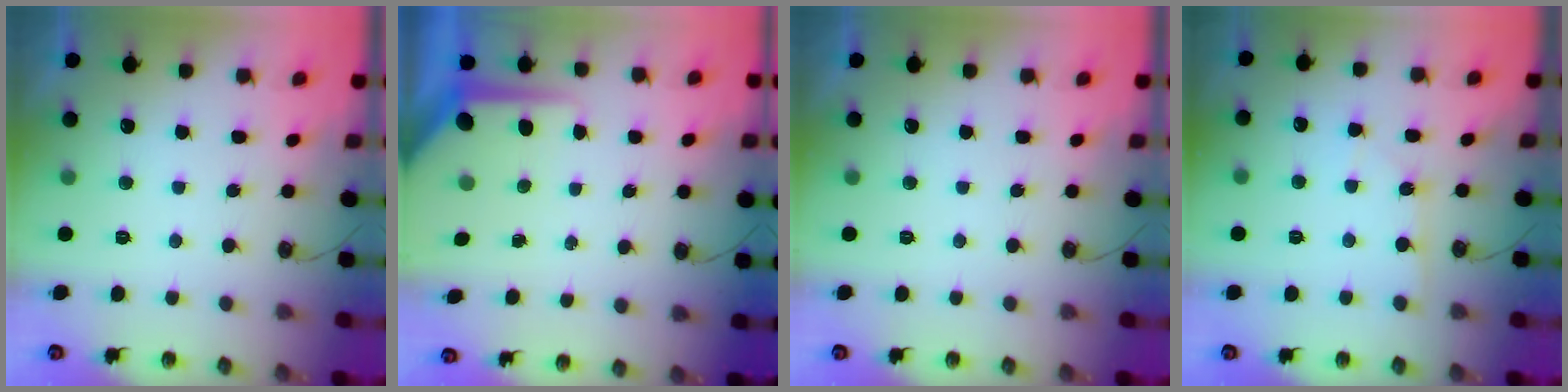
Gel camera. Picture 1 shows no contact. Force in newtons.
{"total": 8.1, "press": 8.1, "slide": 0.9}
{"total": 0.0}
{"total": 3.9, "press": 3.9, "slide": 0.5}